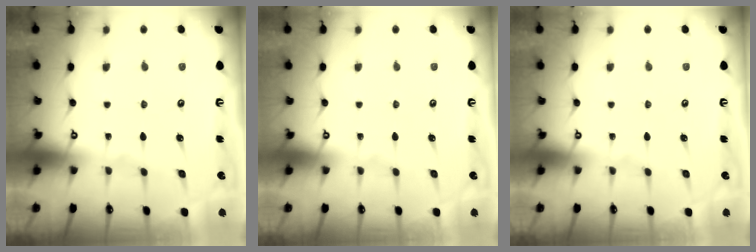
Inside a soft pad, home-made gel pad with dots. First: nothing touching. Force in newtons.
{"total": 0.0}
{"total": 0.0}